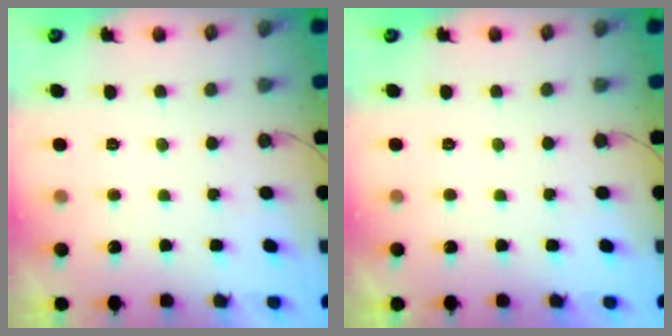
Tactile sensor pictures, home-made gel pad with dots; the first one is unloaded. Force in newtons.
{"total": 0.0}